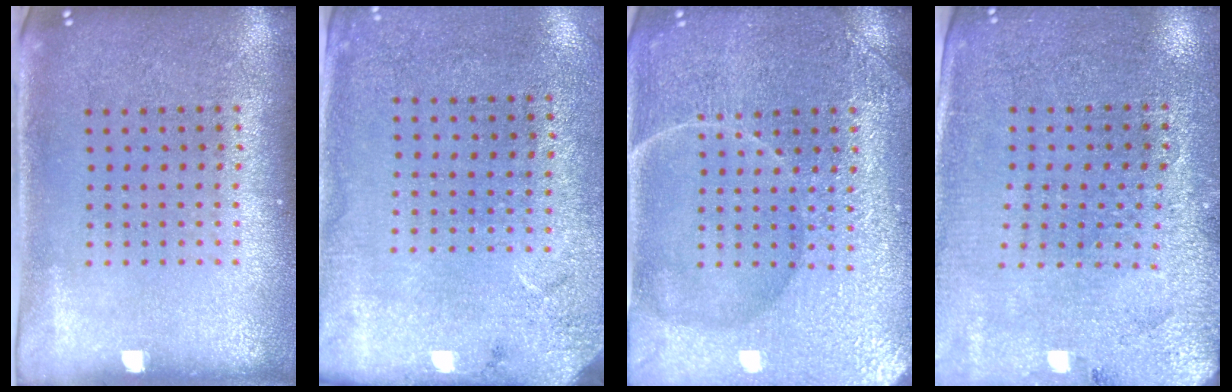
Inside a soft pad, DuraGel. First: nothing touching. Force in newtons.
{"total": 2.6, "press": 2.1, "slide": 1.6}
{"total": 4.4, "press": 4.4, "slide": 0.4}
{"total": 2.8, "press": 2.8, "slide": 0.5}